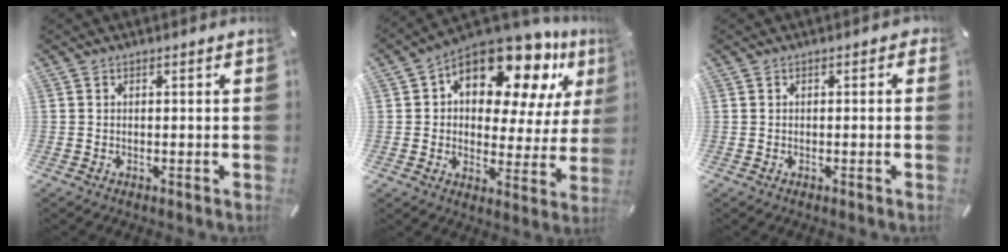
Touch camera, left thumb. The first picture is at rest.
{"total": 16.7, "force": [10.4, 8.6, 9.8], "torque": [-0.157, -0.078, 0.180]}
{"total": 0.9, "force": [-0.4, 0.7, 0.3], "torque": [-0.004, 0.003, -0.009]}